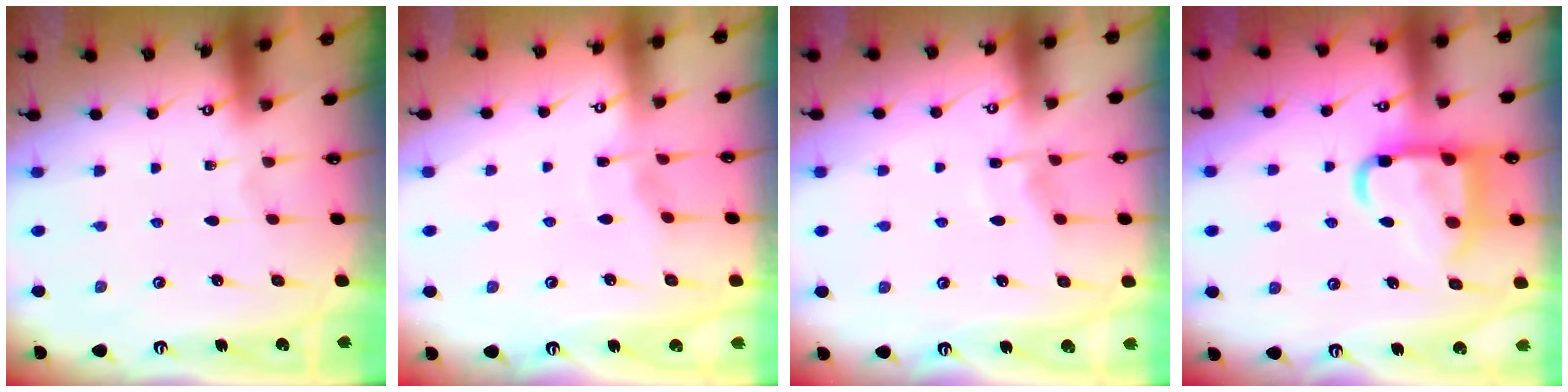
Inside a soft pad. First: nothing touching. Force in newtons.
{"total": 3.5, "press": 3.5, "slide": 0.5}
{"total": 3.9, "press": 3.9, "slide": 0.5}
{"total": 15.7, "press": 15.6, "slide": 1.6}